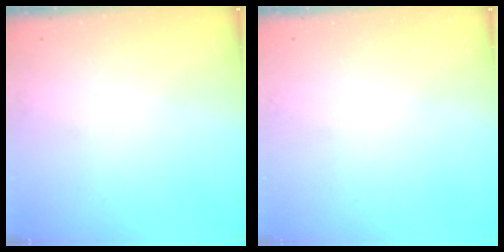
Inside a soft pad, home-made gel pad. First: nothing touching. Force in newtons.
{"total": 0.0}